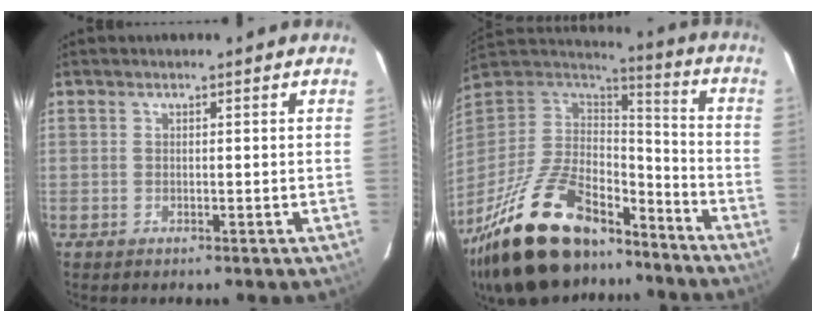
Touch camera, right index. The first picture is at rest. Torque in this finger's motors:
{"motor_torque": [1.06, -1.08, 1.05, 0.21]}